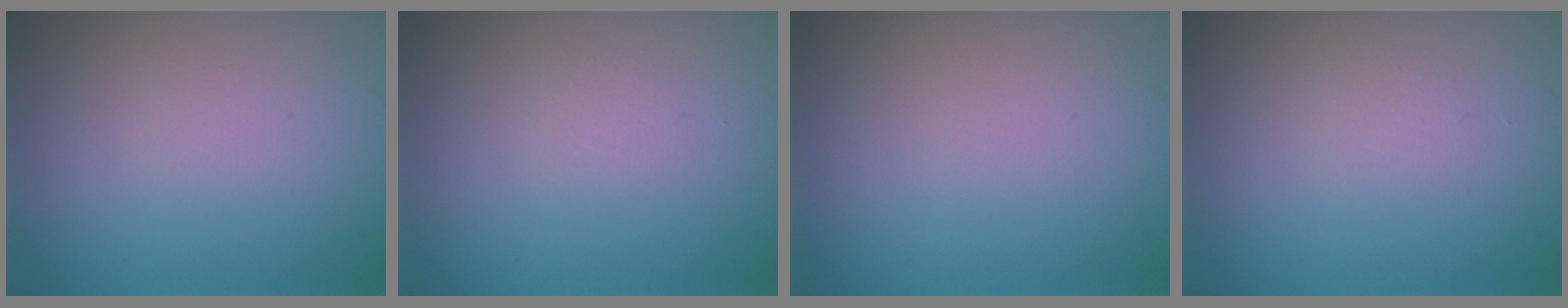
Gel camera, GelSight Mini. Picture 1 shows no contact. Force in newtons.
{"total": 0.0}
{"total": 0.0}
{"total": 0.7, "press": 0.7, "slide": 0.0}